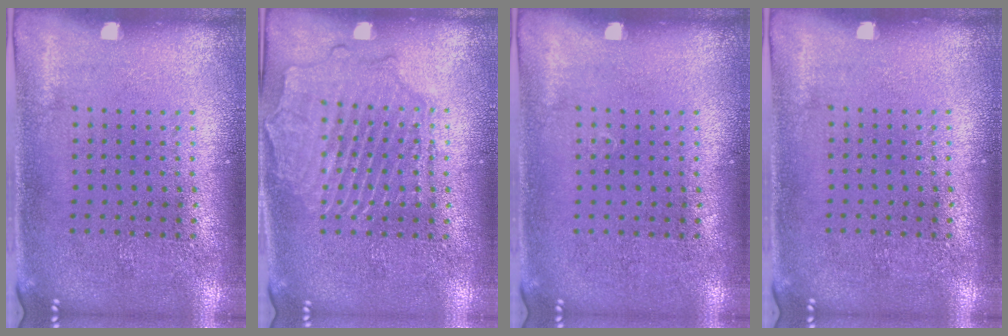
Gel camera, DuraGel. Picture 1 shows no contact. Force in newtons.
{"total": 2.6, "press": 2.6, "slide": 0.2}
{"total": 0.0}
{"total": 0.0}